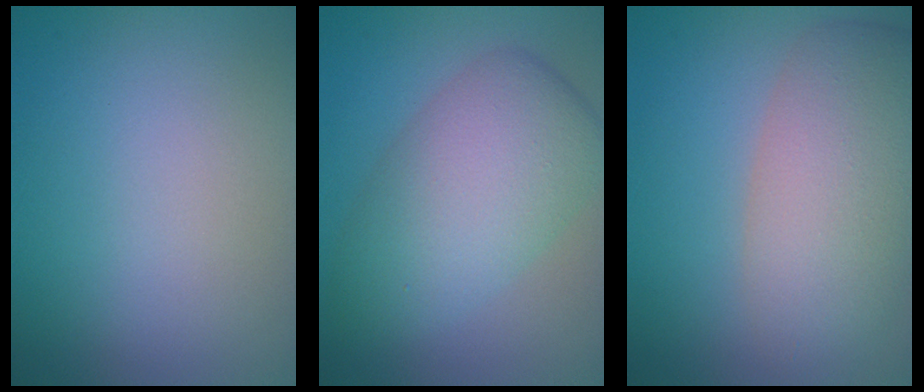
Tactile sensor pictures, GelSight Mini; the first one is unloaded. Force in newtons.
{"total": 7.3, "press": 7.3, "slide": 0.4}
{"total": 7.6, "press": 7.6, "slide": 0.3}